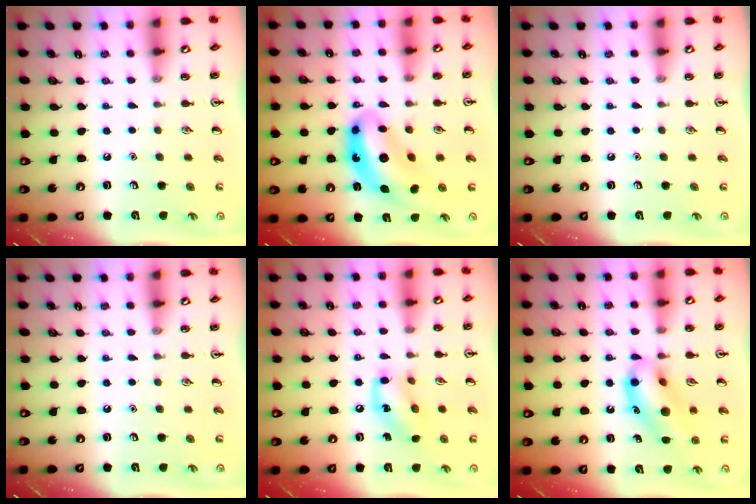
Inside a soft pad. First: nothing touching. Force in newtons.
{"total": 11.5, "press": 10.8, "slide": 3.7}
{"total": 0.0}
{"total": 0.0}
{"total": 11.5, "press": 11.3, "slide": 1.6}
{"total": 13.8, "press": 13.4, "slide": 3.2}